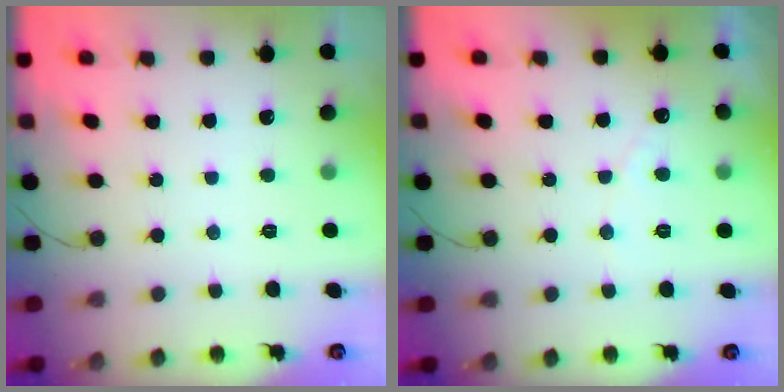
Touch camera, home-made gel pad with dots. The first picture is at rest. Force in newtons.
{"total": 2.7, "press": 2.7, "slide": 0.0}